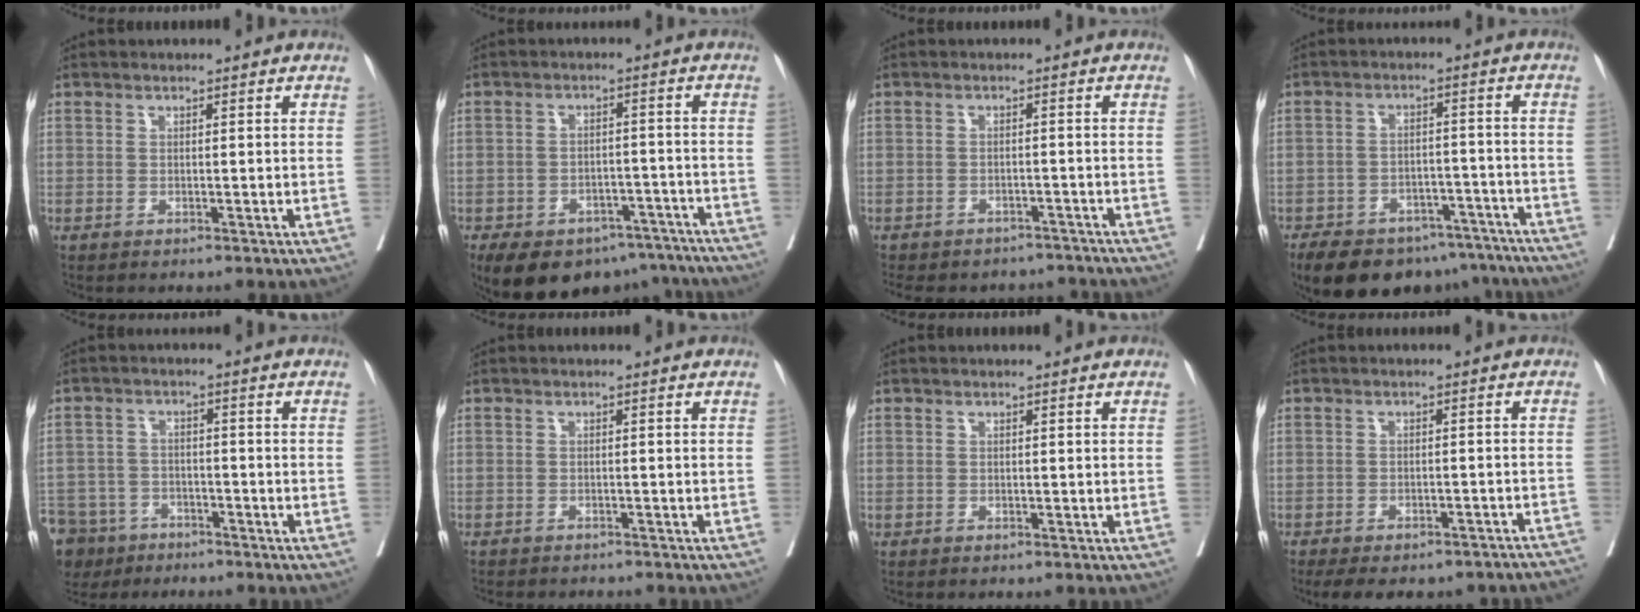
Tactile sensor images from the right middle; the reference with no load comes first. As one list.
[{"total": 18.0, "force": [-13.0, 10.2, 7.1], "torque": [-0.144, 0.010, -0.160]}, {"total": 12.7, "force": [-11.1, 5.5, 2.8], "torque": [-0.070, 0.010, -0.132]}, {"total": 17.8, "force": [-14.1, 8.3, 6.9], "torque": [-0.118, 0.008, -0.184]}, {"total": 14.2, "force": [-9.5, 9.7, 4.3], "torque": [-0.140, -0.006, -0.147]}, {"total": 6.3, "force": [-5.8, 1.8, 2.0], "torque": [-0.023, -0.001, -0.075]}, {"total": 0.0}, {"total": 16.8, "force": [-14.6, 5.3, 6.3], "torque": [-0.096, 0.012, -0.169]}]